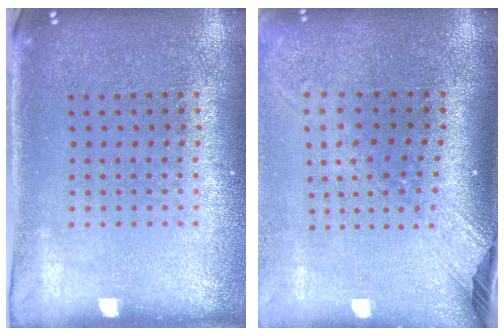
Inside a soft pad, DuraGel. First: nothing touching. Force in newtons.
{"total": 2.5, "press": 1.9, "slide": 1.7}